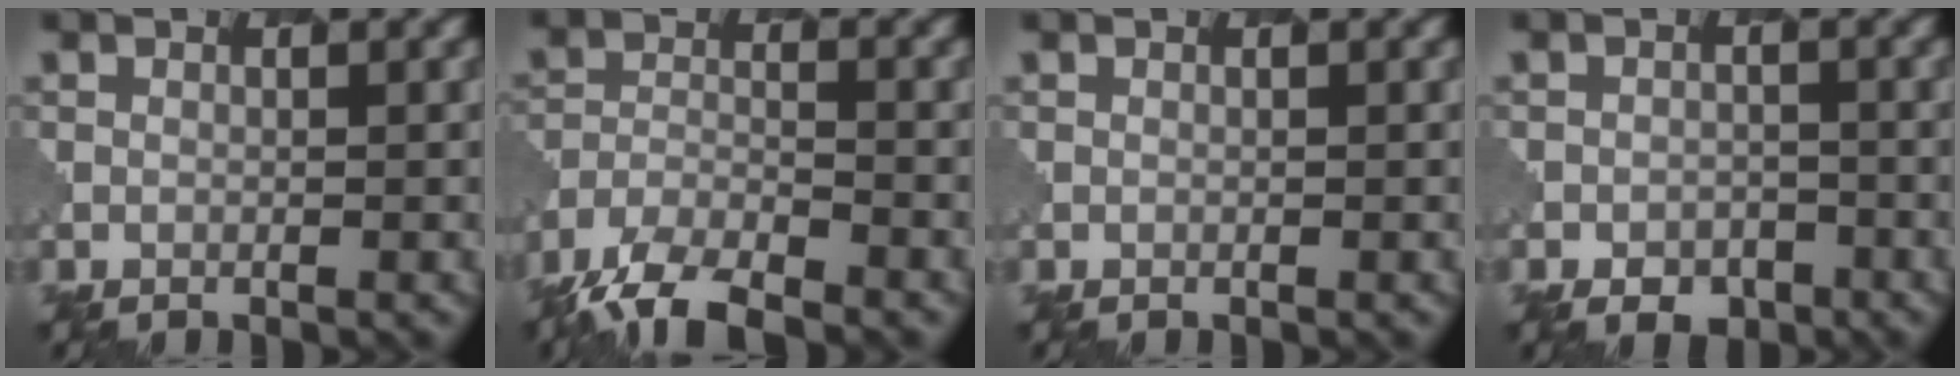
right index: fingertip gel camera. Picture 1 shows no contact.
{"total": 6.7, "force": [-5.5, 2.1, 3.2], "torque": [-0.061, -0.013, -0.105]}
{"total": 0.0}
{"total": 2.8, "force": [-1.9, 1.8, 1.0], "torque": [-0.012, -0.004, -0.028]}